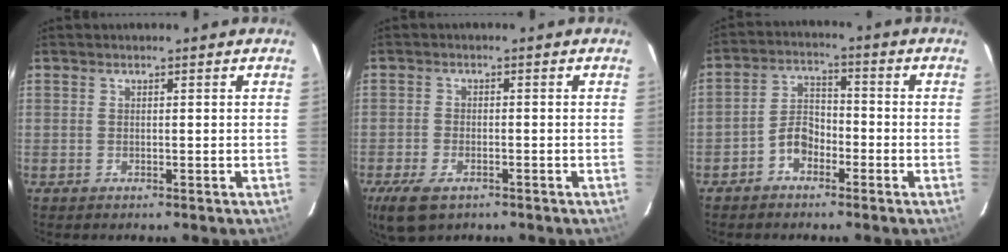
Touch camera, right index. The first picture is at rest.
{"total": 7.1, "force": [-4.4, 3.6, 4.3], "torque": [-0.113, -0.020, -0.081]}
{"total": 5.2, "force": [-3.2, 3.3, 2.5], "torque": [-0.051, 0.020, -0.057]}